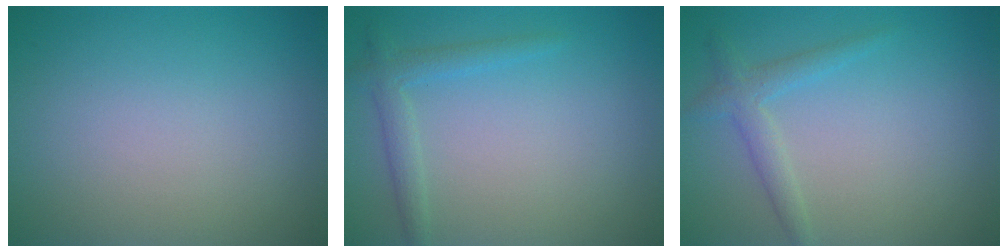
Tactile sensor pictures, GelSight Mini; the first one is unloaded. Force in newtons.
{"total": 1.2, "press": 1.2, "slide": 0.1}
{"total": 2.0, "press": 2.0, "slide": 0.1}